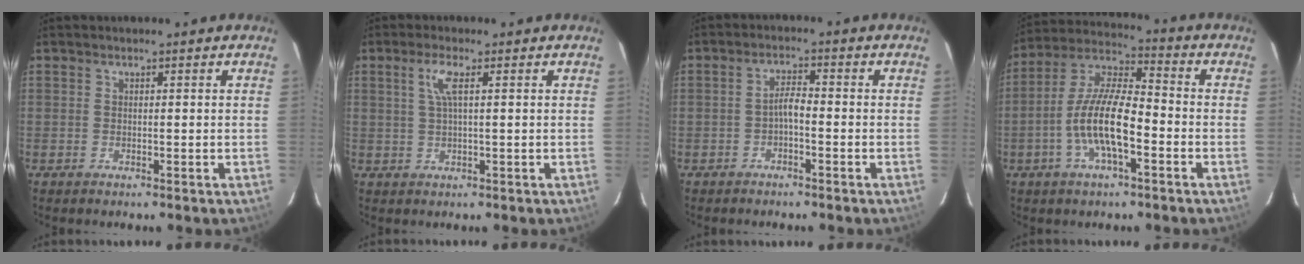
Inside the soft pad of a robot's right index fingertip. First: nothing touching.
{"total": 3.4, "force": [1.1, 0.2, 3.2], "torque": [-0.067, 0.003, 0.022]}
{"total": 2.5, "force": [-1.3, 0.6, 2.0], "torque": [-0.040, 0.009, -0.026]}
{"total": 12.5, "force": [-4.2, 3.8, 11.2], "torque": [-0.229, 0.001, -0.082]}